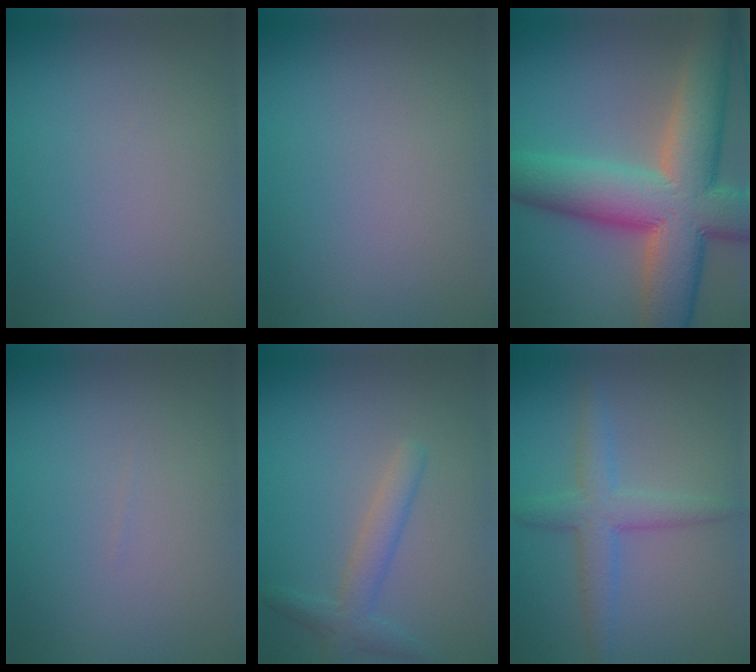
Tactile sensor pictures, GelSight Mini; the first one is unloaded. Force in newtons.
{"total": 0.0}
{"total": 13.7, "press": 13.7, "slide": 0.8}
{"total": 0.0}
{"total": 2.5, "press": 2.5, "slide": 0.1}
{"total": 3.3, "press": 3.3, "slide": 0.1}